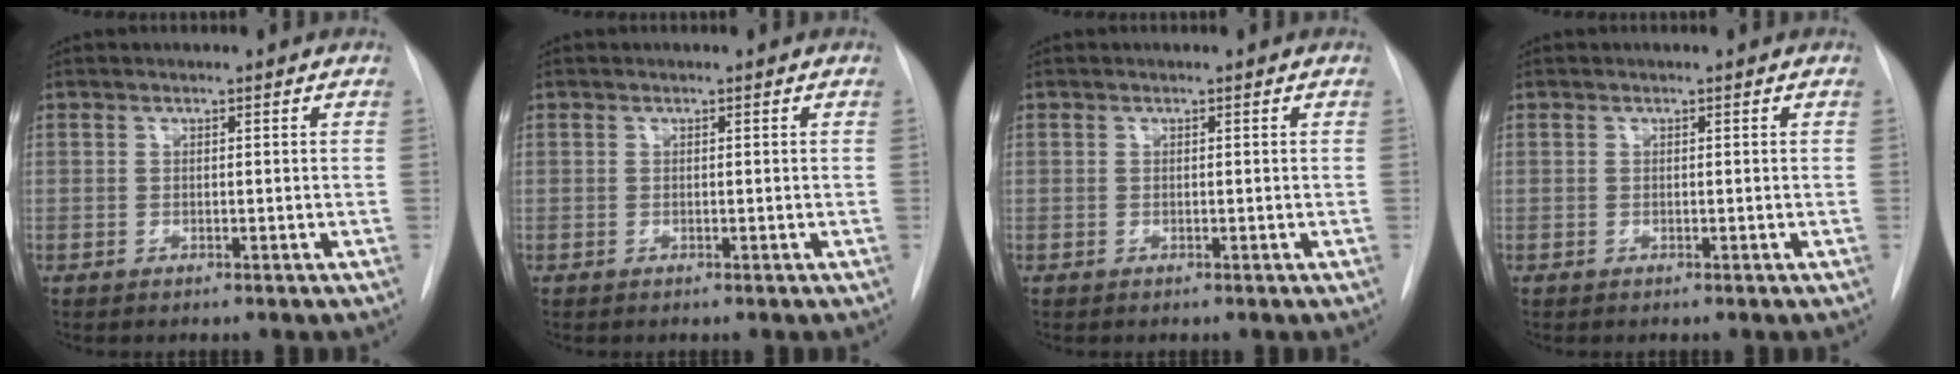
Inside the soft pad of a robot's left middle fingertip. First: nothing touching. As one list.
[{"total": 0.0}, {"total": 0.0}, {"total": 0.0}]